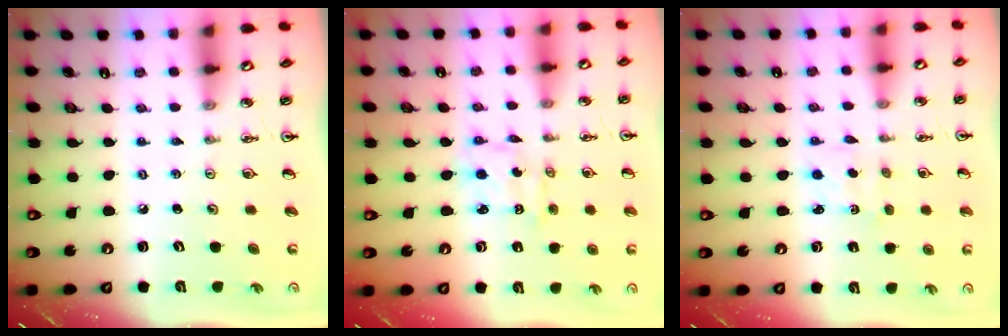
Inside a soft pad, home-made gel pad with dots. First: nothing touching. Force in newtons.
{"total": 1.9, "press": 1.9, "slide": 0.1}
{"total": 1.8, "press": 1.6, "slide": 0.7}